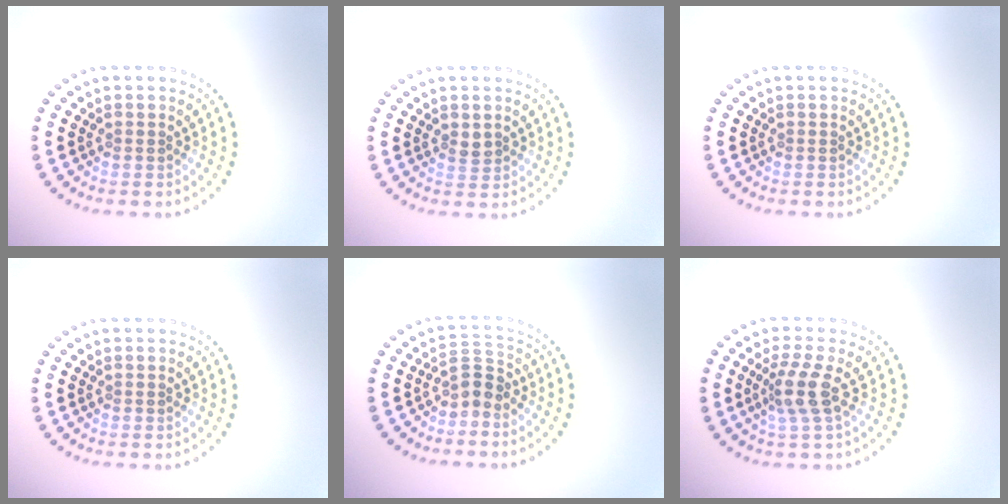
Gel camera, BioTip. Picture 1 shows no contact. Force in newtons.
{"total": 0.8, "press": 0.8, "slide": 0.2}
{"total": 0.0}
{"total": 0.0}
{"total": 2.2, "press": 1.5, "slide": 1.6}
{"total": 2.6, "press": 2.0, "slide": 1.7}